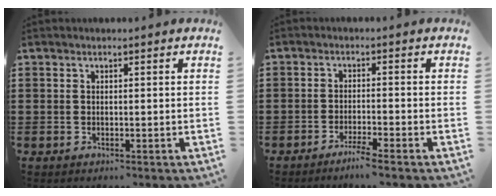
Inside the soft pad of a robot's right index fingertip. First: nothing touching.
{"total": 2.4, "force": [-2.1, -0.4, 1.3], "torque": [-0.028, -0.001, -0.041]}